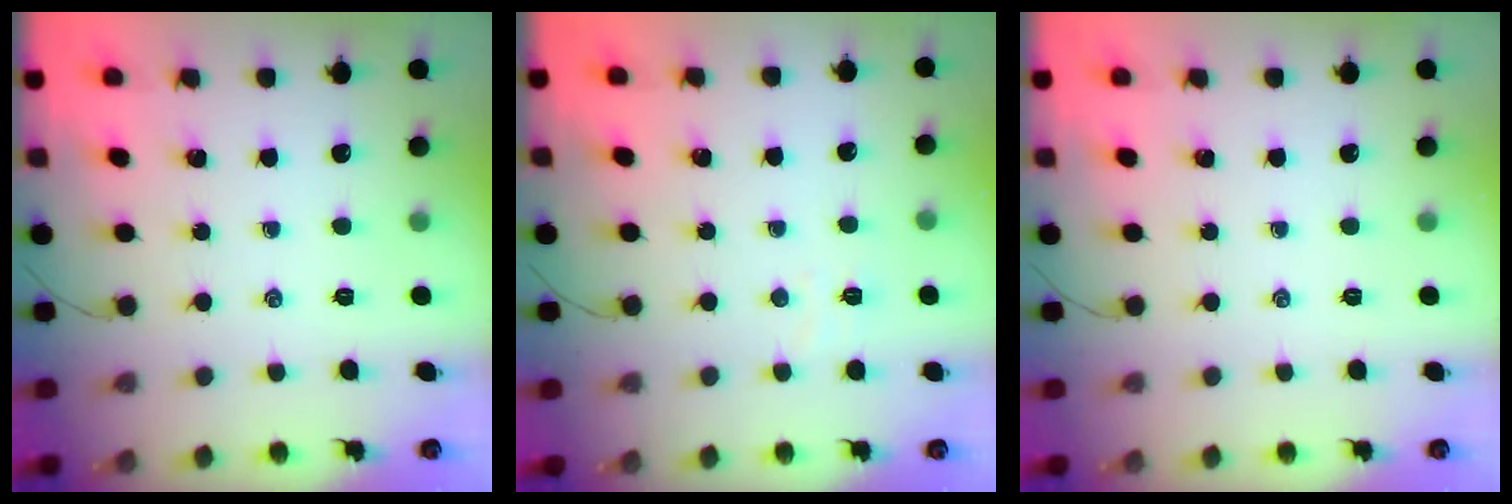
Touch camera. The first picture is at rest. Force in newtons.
{"total": 3.0, "press": 2.9, "slide": 0.7}
{"total": 0.0}